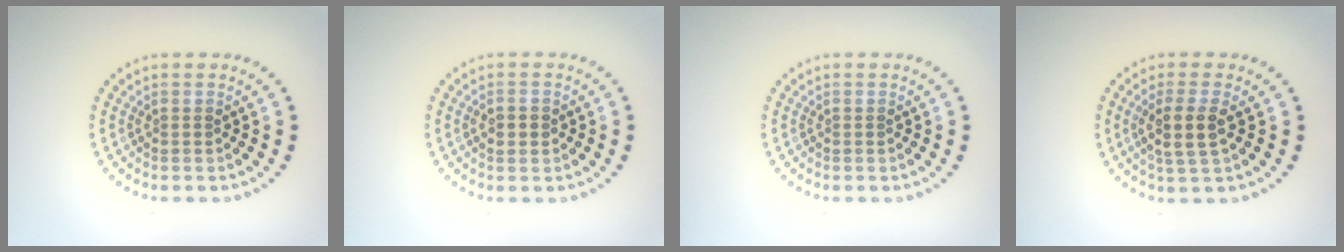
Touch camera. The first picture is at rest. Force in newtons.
{"total": 1.8, "press": 1.8, "slide": 0.1}
{"total": 0.0}
{"total": 2.9, "press": 2.5, "slide": 1.4}